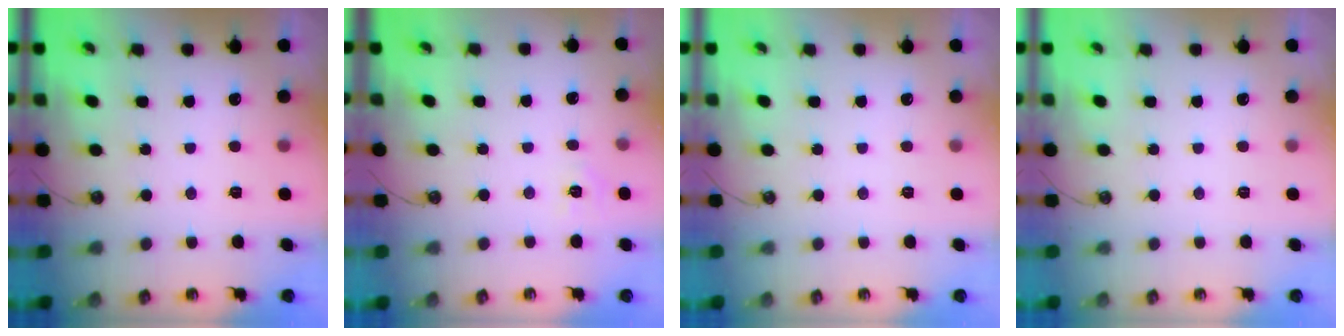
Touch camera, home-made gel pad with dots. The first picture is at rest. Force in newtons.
{"total": 5.7, "press": 5.6, "slide": 0.7}
{"total": 0.0}
{"total": 0.0}